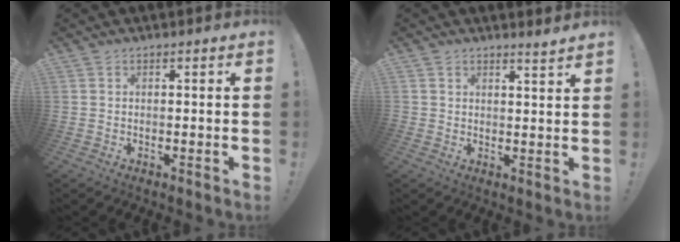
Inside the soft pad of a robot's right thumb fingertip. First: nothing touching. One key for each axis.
{"total": 2.7, "fx": 2.5, "fy": 0.7, "fz": 0.5, "tx": -0.003, "ty": -0.021, "tz": 0.046}